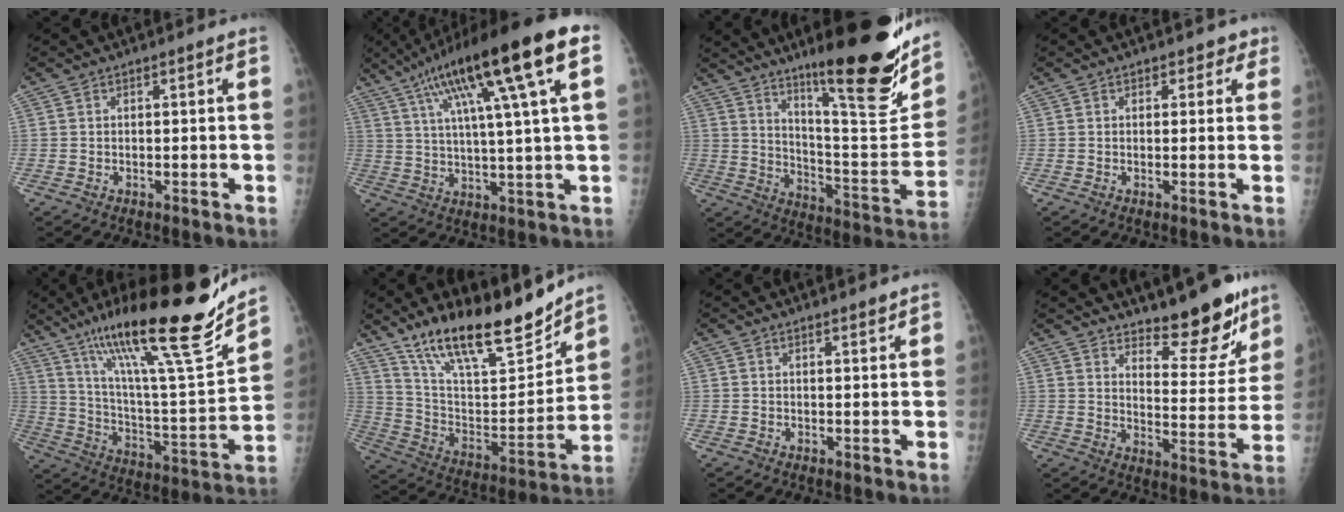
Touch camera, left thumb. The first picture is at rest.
{"total": 20.4, "force": [9.1, 2.4, 18.1], "torque": [-0.299, 0.010, 0.144]}
{"total": 24.4, "force": [15.5, 4.3, 18.4], "torque": [-0.240, -0.088, 0.249]}
{"total": 2.4, "force": [1.4, 1.9, 0.8], "torque": [0.021, -0.003, 0.010]}
{"total": 27.3, "force": [19.3, 3.4, 19.1], "torque": [-0.290, -0.070, 0.327]}
{"total": 22.6, "force": [17.5, 6.5, 12.7], "torque": [-0.177, -0.085, 0.304]}
{"total": 1.5, "force": [1.3, 0.4, 0.6], "torque": [-0.002, -0.009, 0.019]}
{"total": 13.5, "force": [11.0, 4.4, 6.6], "torque": [-0.046, -0.096, 0.162]}